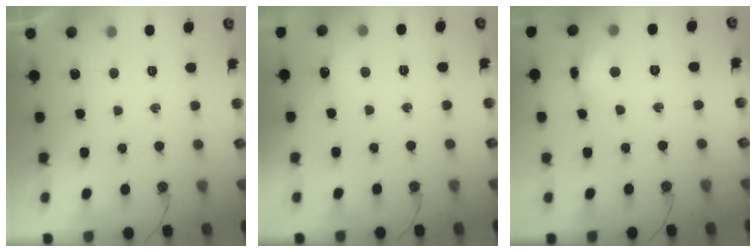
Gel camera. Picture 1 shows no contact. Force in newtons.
{"total": 4.8, "press": 4.0, "slide": 2.7}
{"total": 7.6, "press": 7.6, "slide": 0.6}